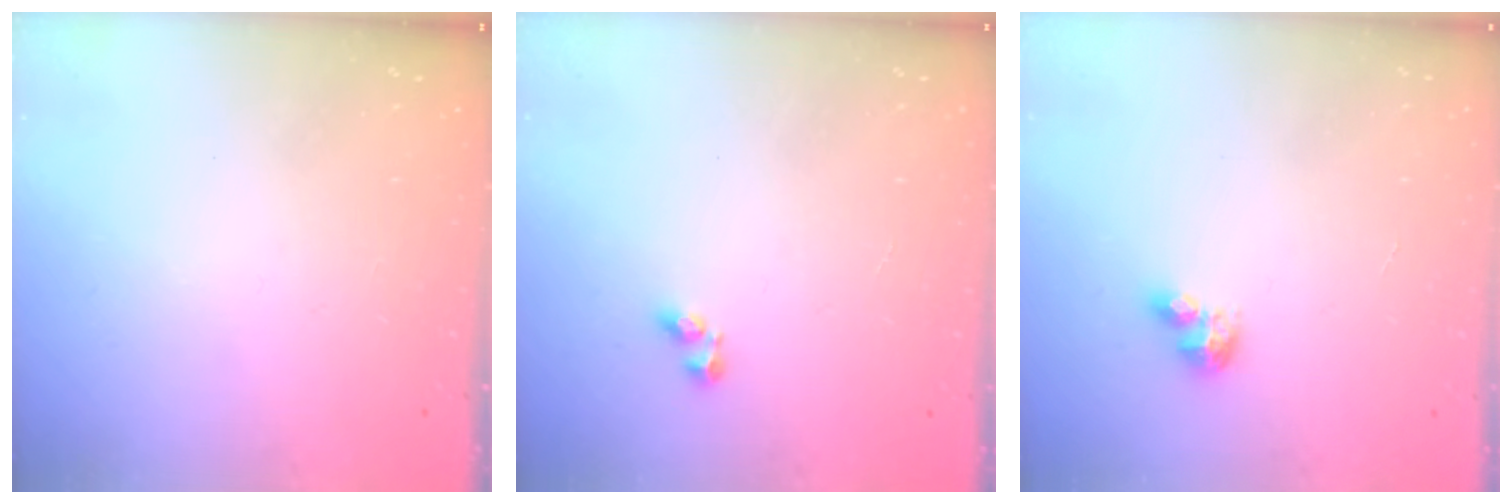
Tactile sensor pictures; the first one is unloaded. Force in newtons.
{"total": 3.1, "press": 3.1, "slide": 0.5}
{"total": 4.5, "press": 4.5, "slide": 0.4}